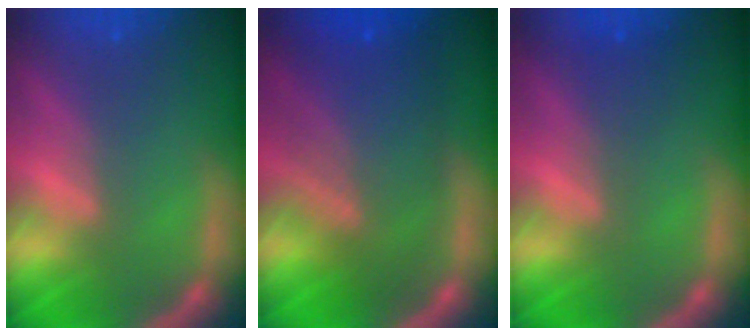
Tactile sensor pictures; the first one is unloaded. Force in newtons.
{"total": 9.1}
{"total": 1.5}